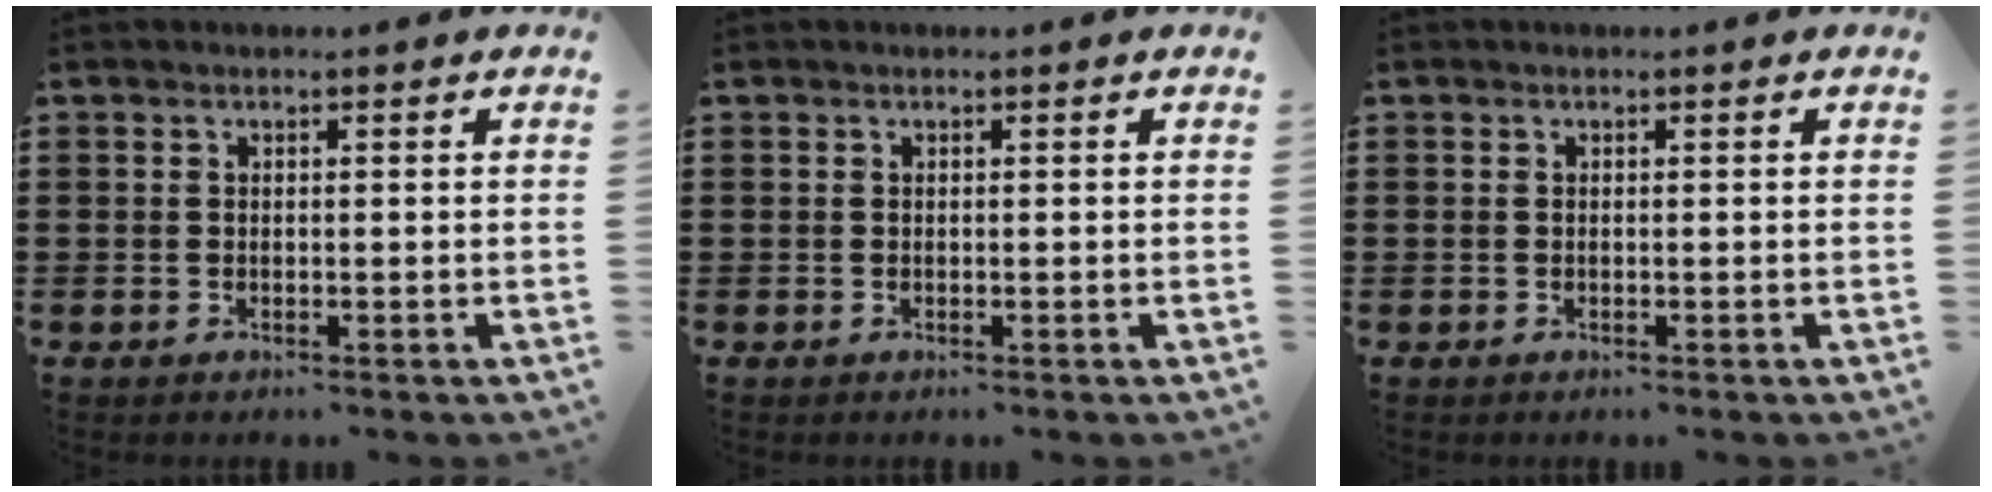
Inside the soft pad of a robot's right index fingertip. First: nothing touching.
{"total": 0.0}
{"total": 0.0}